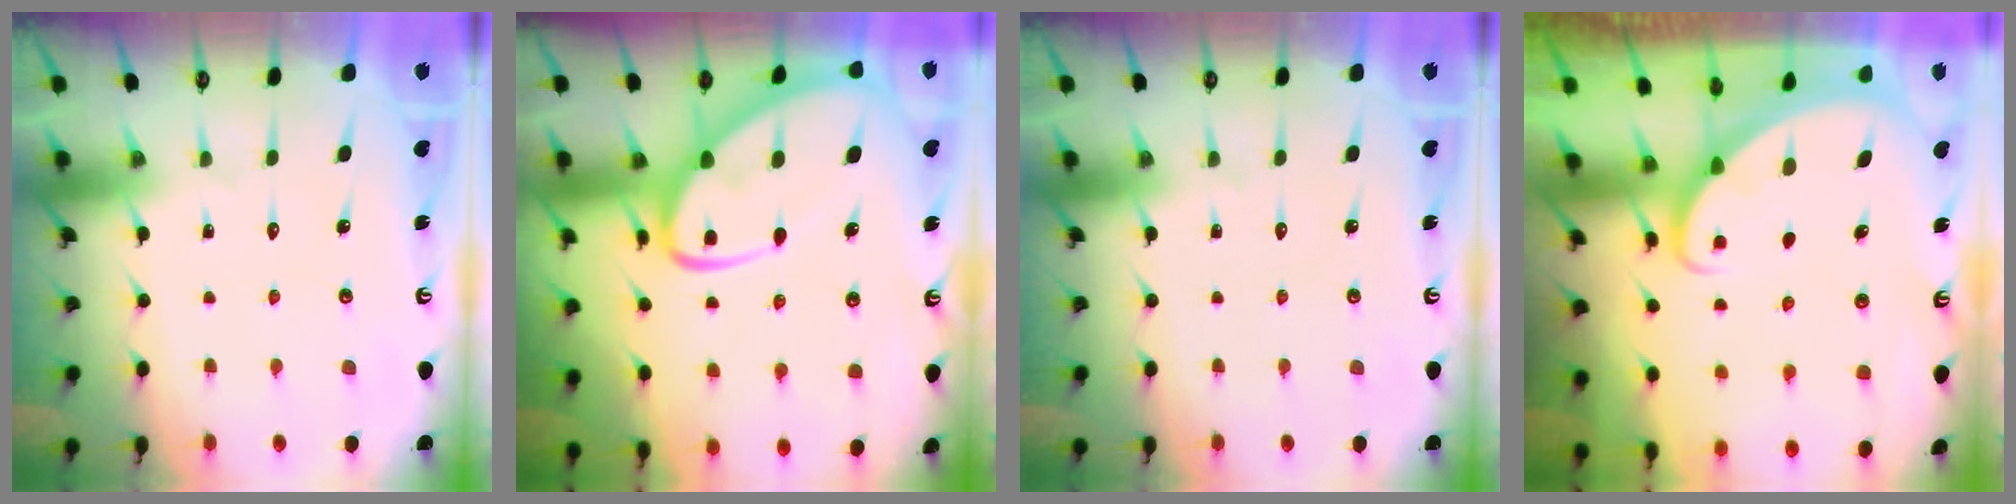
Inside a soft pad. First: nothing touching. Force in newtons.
{"total": 12.5, "press": 12.4, "slide": 1.2}
{"total": 0.0}
{"total": 1.8, "press": 1.8, "slide": 0.0}